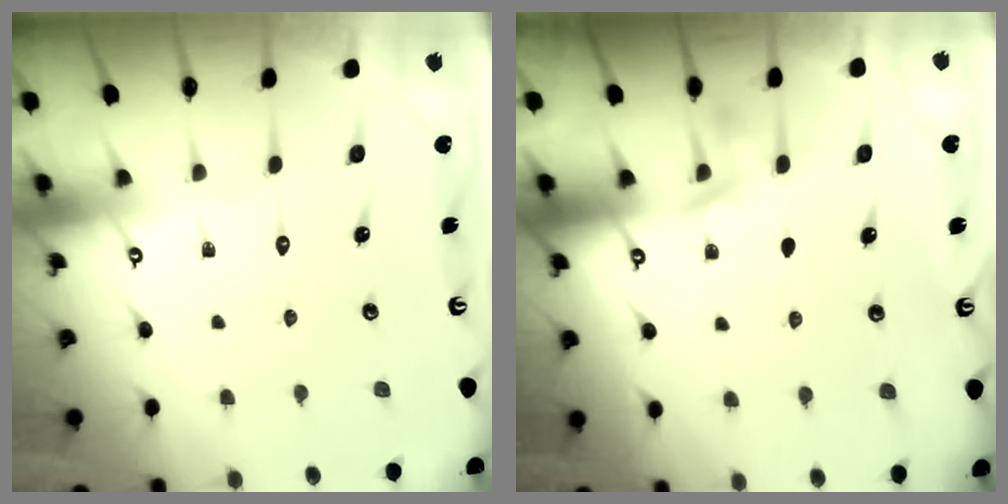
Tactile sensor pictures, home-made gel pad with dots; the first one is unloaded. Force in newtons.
{"total": 3.6, "press": 3.4, "slide": 1.2}